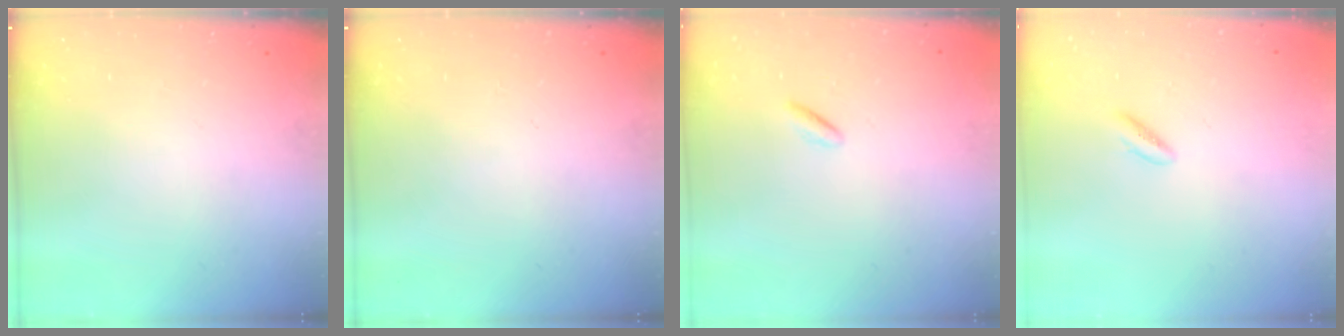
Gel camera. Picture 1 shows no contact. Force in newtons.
{"total": 0.0}
{"total": 1.2, "press": 1.1, "slide": 0.4}
{"total": 1.7, "press": 1.4, "slide": 0.9}